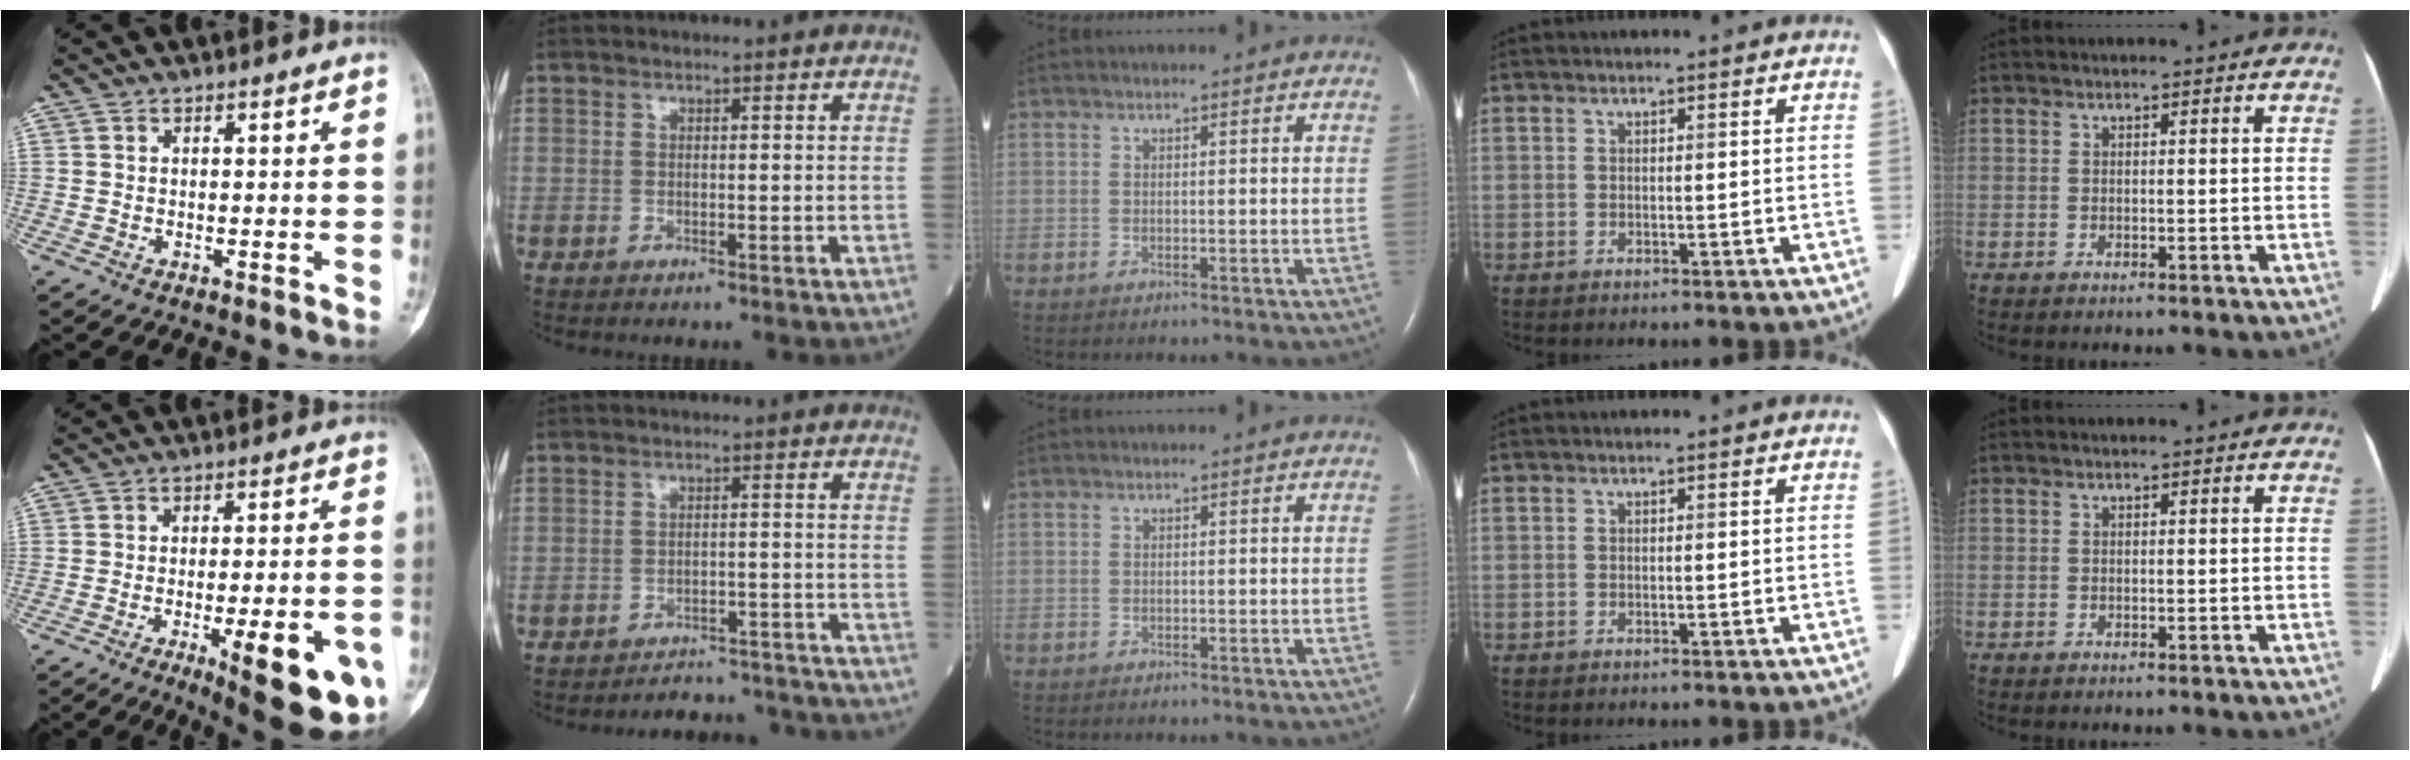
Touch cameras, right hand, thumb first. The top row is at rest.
{"thumb": {"total": 17.5, "force": [-6.8, 4.8, 15.4], "torque": [-0.153, 0.010, -0.078]}, "index": {"total": 9.2, "force": [-9.1, 1.7, -0.1], "torque": [0.017, 0.023, -0.107]}}